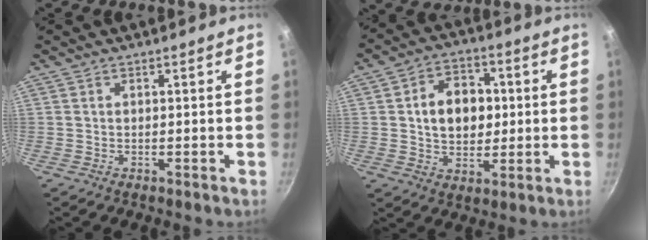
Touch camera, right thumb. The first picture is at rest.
{"total": 11.5, "force": [1.2, 8.6, 7.5], "torque": [-0.082, 0.011, 0.016]}